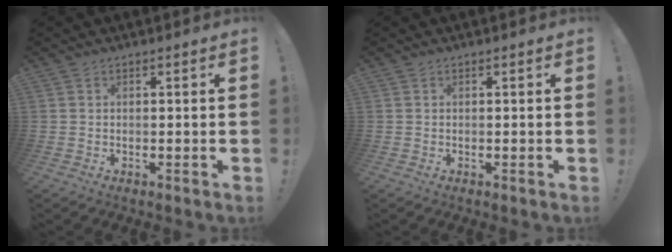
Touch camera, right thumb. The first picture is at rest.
{"total": 0.0}